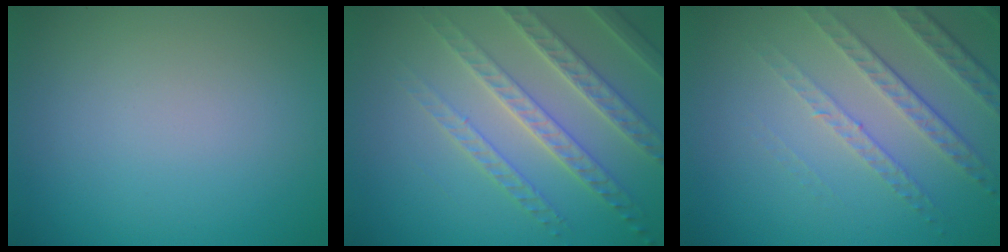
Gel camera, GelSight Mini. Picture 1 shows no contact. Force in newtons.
{"total": 4.4, "press": 4.2, "slide": 1.5}
{"total": 4.6, "press": 3.2, "slide": 3.3}